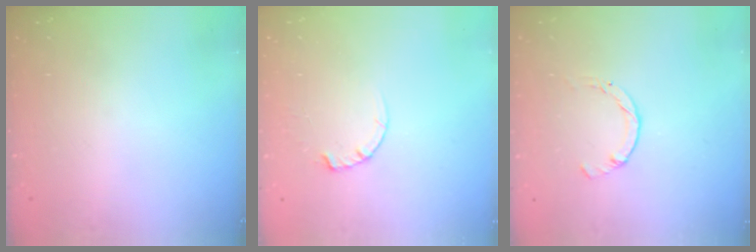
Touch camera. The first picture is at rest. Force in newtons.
{"total": 2.4, "press": 2.4, "slide": 0.3}
{"total": 0.0}